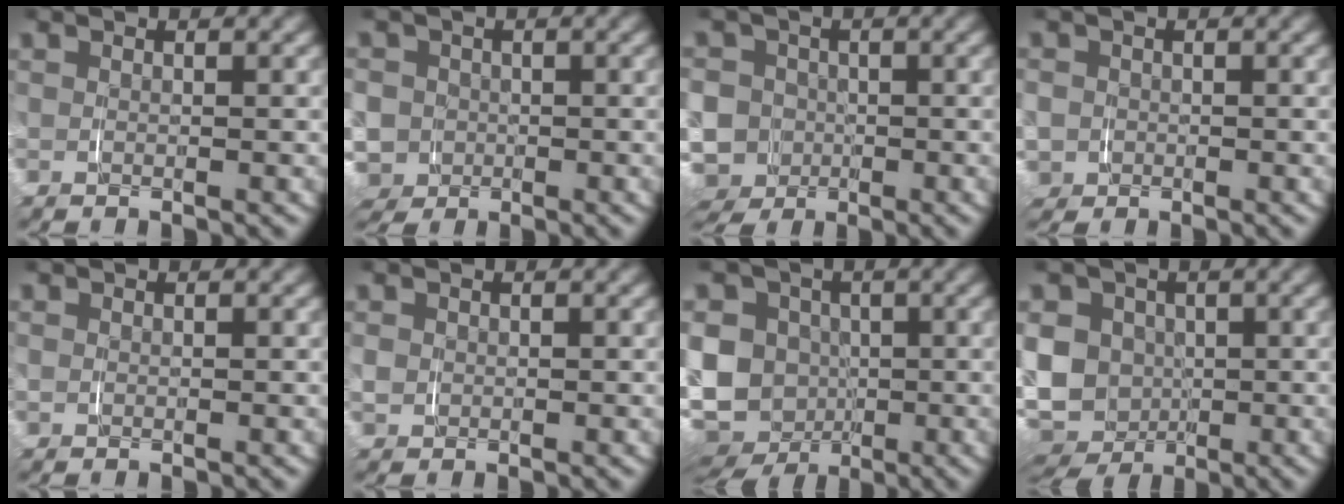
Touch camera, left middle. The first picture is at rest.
{"total": 7.5, "force": [-1.3, 7.1, 2.3], "torque": [-0.070, -0.033, -0.020]}
{"total": 12.5, "force": [-2.8, 11.6, 3.7], "torque": [-0.108, -0.050, -0.049]}
{"total": 4.7, "force": [-1.0, 4.5, 1.1], "torque": [-0.047, -0.022, -0.016]}
{"total": 0.9, "force": [0.0, 0.9, 0.1], "torque": [-0.006, 0.000, -0.001]}
{"total": 1.2, "force": [0.0, 1.2, 0.5], "torque": [-0.020, 0.000, 0.001]}
{"total": 14.9, "force": [-2.3, 13.7, 5.6], "torque": [-0.160, -0.051, -0.040]}
{"total": 12.0, "force": [-1.3, 11.0, 4.5], "torque": [-0.140, -0.045, -0.018]}